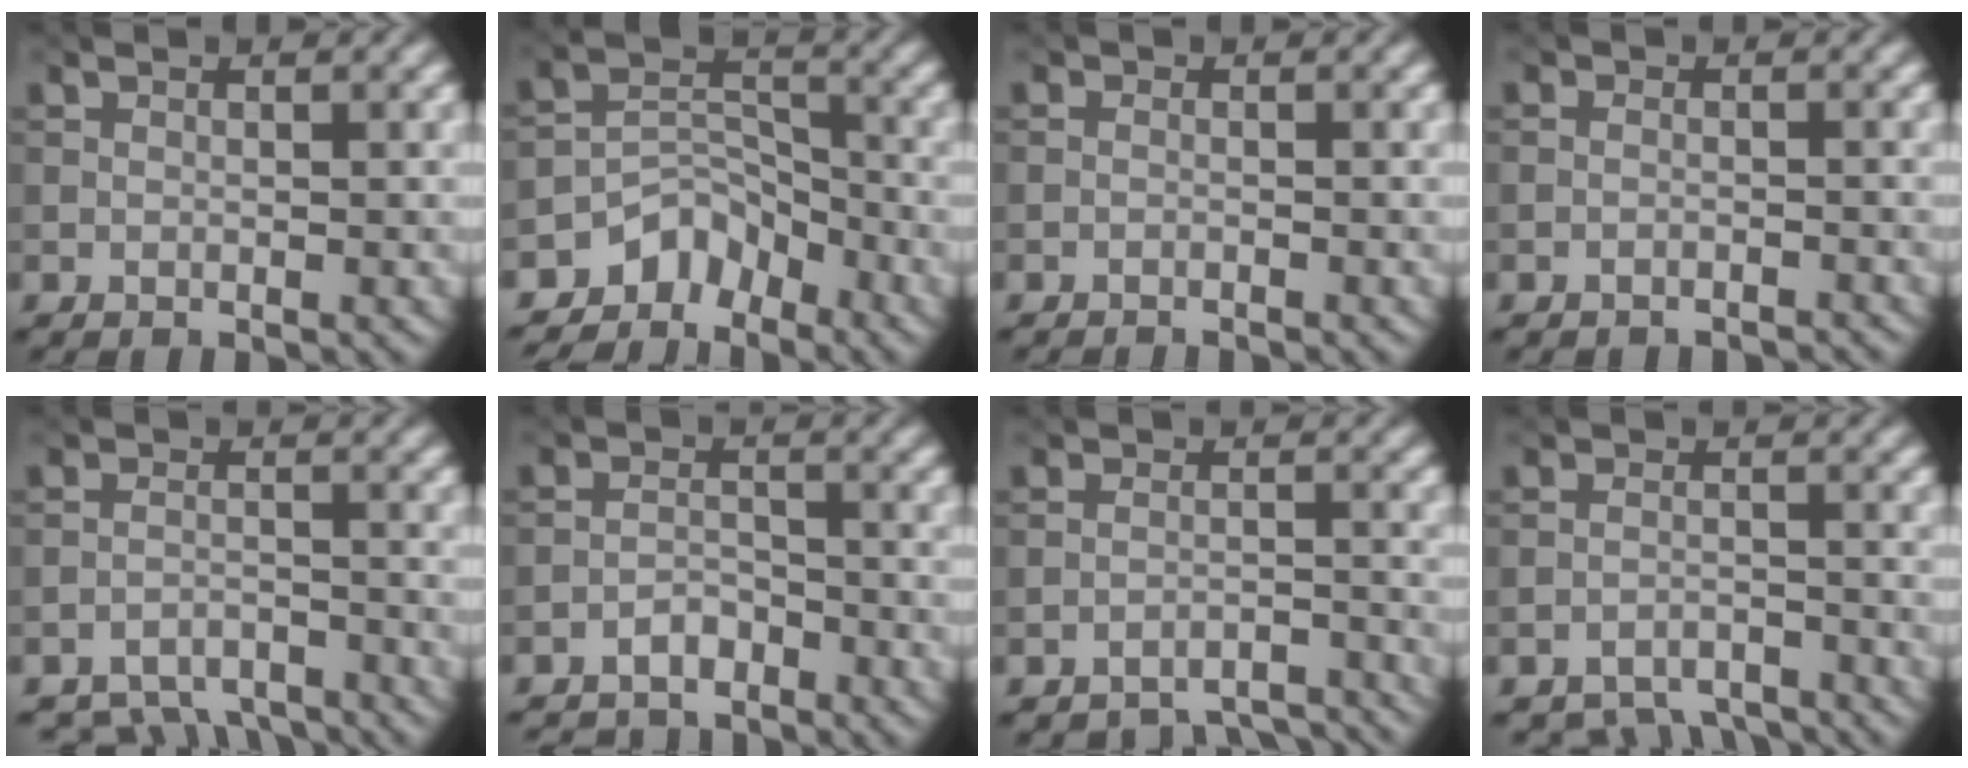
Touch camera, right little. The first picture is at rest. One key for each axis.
{"total": 4.5, "fx": -3.7, "fy": 2.4, "fz": 1.1, "tx": -0.003, "ty": 0.005, "tz": -0.072}
{"total": 1.5, "fx": -1.5, "fy": 0.2, "fz": 0.3, "tx": -0.003, "ty": -0.001, "tz": -0.022}
{"total": 2.1, "fx": -2.0, "fy": 0.3, "fz": 0.2, "tx": 0.001, "ty": 0.001, "tz": -0.032}
{"total": 6.4, "fx": -6.1, "fy": 1.8, "fz": 1.1, "tx": -0.018, "ty": -0.011, "tz": -0.098}
{"total": 3.0, "fx": -2.7, "fy": 1.3, "fz": 0.6, "tx": -0.006, "ty": 0.003, "tz": -0.056}
{"total": 6.5, "fx": -6.3, "fy": 1.5, "fz": 0.7, "tx": -0.005, "ty": -0.005, "tz": -0.086}
{"total": 5.0, "fx": -4.8, "fy": 1.4, "fz": 0.7, "tx": -0.008, "ty": -0.006, "tz": -0.081}